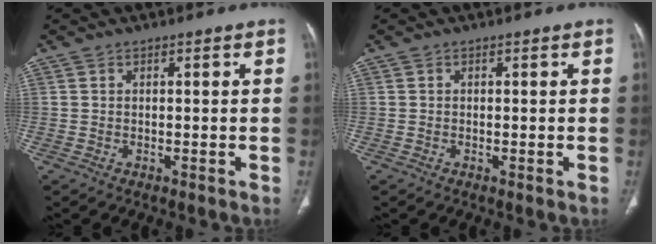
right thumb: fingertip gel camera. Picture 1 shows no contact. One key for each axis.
{"total": 0.0}